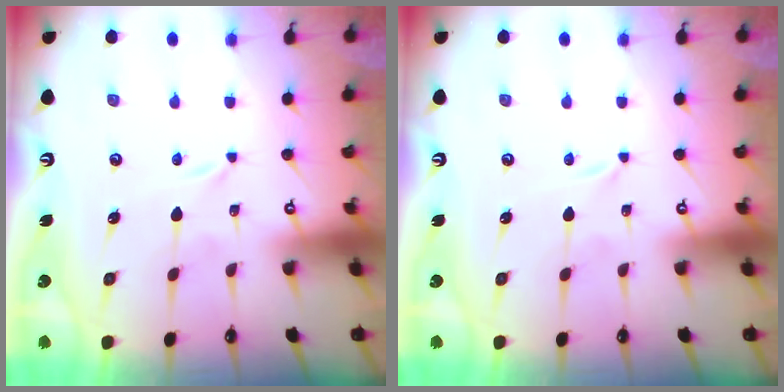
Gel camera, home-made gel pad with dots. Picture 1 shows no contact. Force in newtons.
{"total": 0.0}